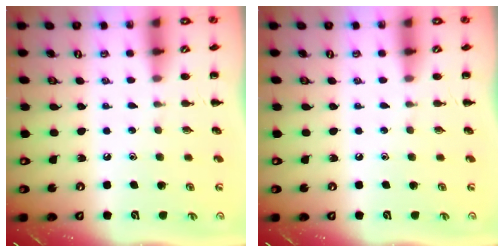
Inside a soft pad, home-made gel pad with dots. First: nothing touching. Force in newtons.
{"total": 0.0}